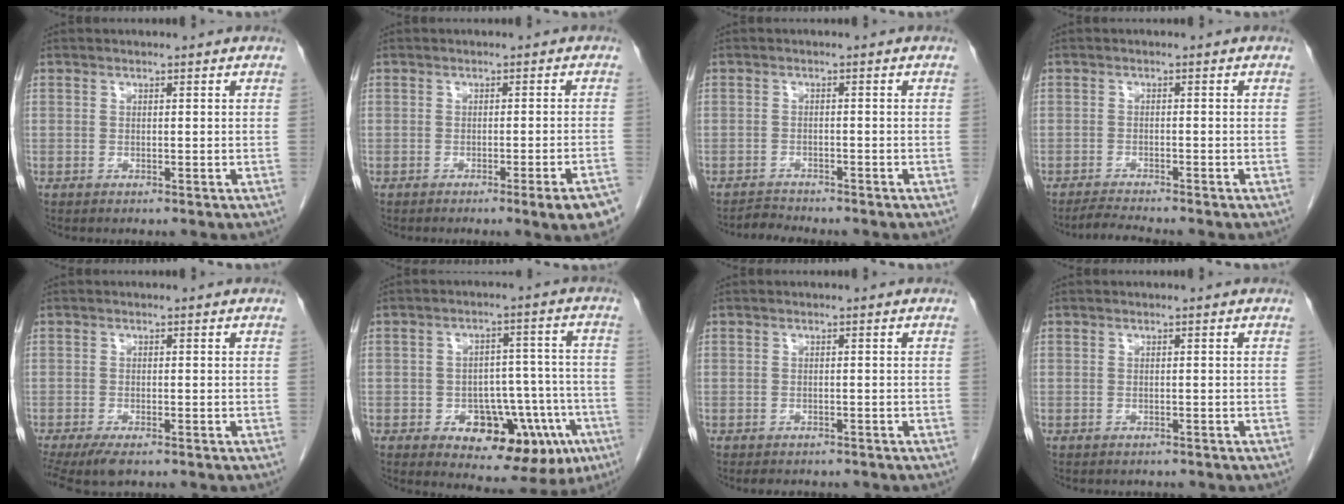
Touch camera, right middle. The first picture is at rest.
{"total": 5.7, "force": [-3.8, -0.5, 4.2], "torque": [-0.035, -0.008, -0.052]}
{"total": 1.9, "force": [-1.8, -0.1, -0.5], "torque": [0.008, -0.011, -0.030]}
{"total": 2.8, "force": [-2.7, -0.6, 0.6], "torque": [-0.019, -0.015, -0.049]}
{"total": 4.7, "force": [-3.5, 1.1, 3.0], "torque": [-0.052, -0.014, -0.057]}
{"total": 14.4, "force": [-6.3, 7.3, 10.7], "torque": [-0.116, 0.028, -0.075]}
{"total": 3.4, "force": [-2.9, 1.5, 1.0], "torque": [-0.012, -0.002, -0.033]}
{"total": 1.2, "force": [-1.1, 0.5, 0.1], "torque": [-0.008, 0.000, -0.014]}